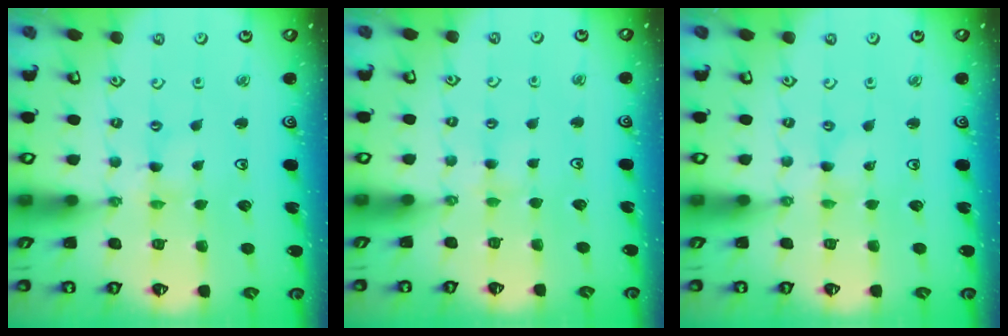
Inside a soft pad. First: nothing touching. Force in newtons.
{"total": 2.3, "press": 2.3, "slide": 0.3}
{"total": 0.0}